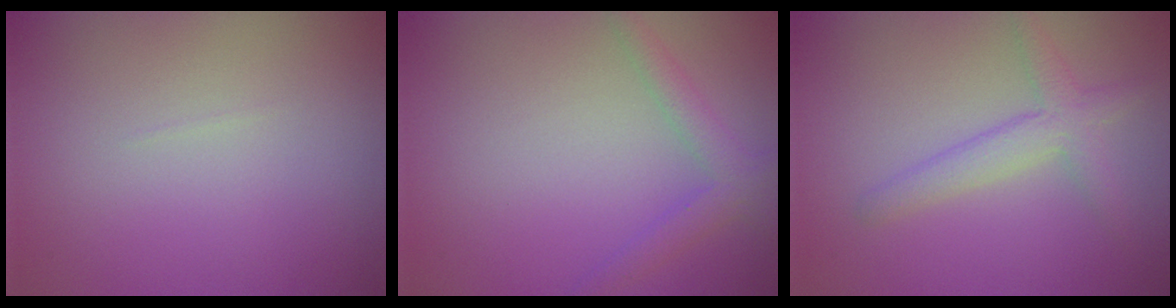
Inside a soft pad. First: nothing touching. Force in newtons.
{"total": 2.3, "press": 2.3, "slide": 0.2}
{"total": 2.8, "press": 2.8, "slide": 0.1}